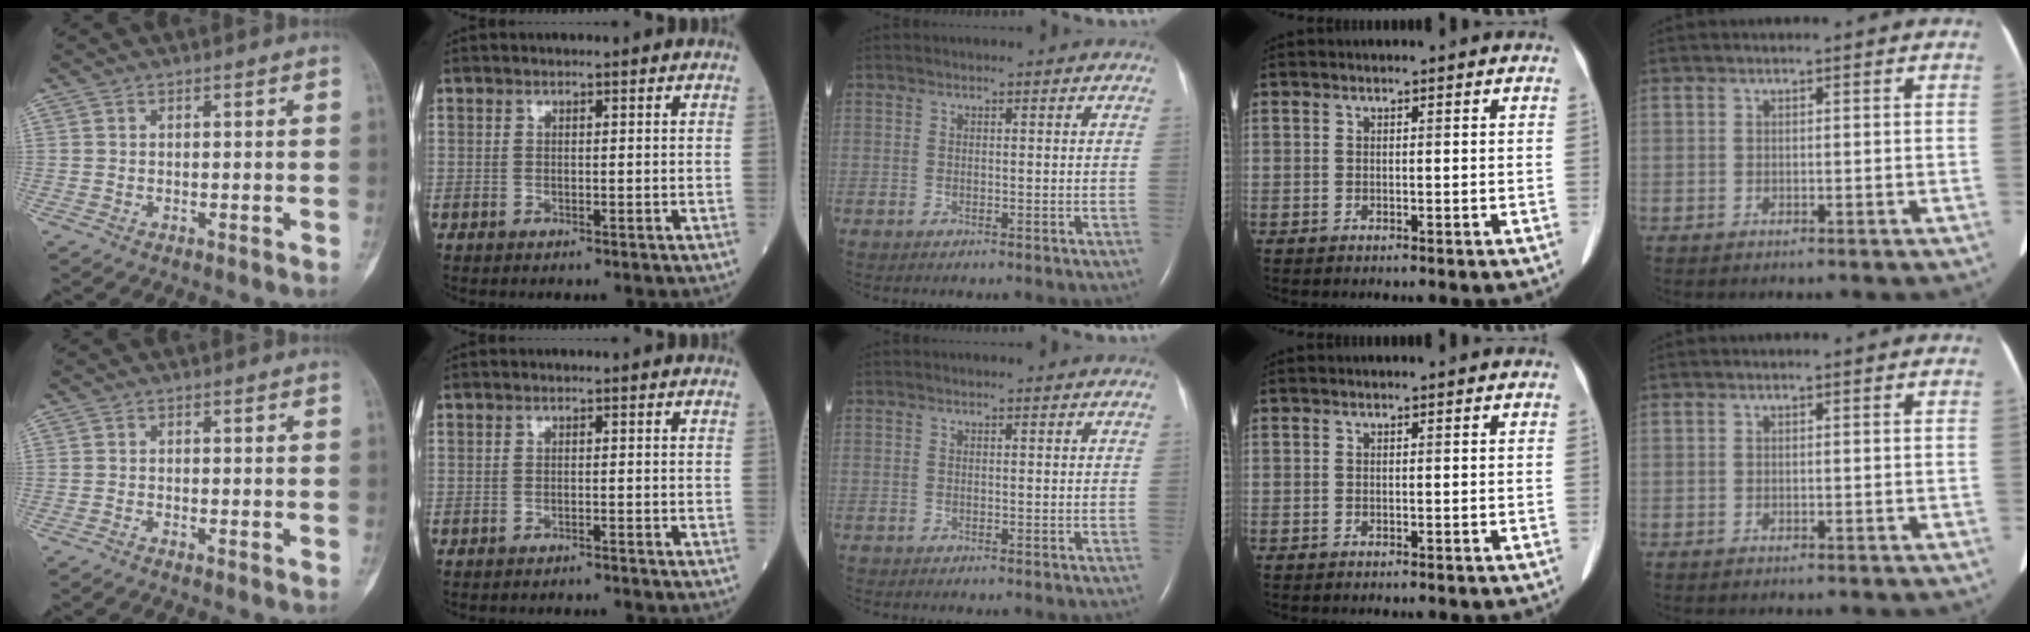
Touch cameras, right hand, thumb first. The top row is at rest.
{"thumb": {"total": 0.5, "force": [-0.5, -0.1, 0.2], "torque": [-0.008, -0.001, -0.013]}, "index": {"total": 0.9, "force": [-0.9, -0.1, 0.2], "torque": [-0.005, -0.001, -0.014]}}